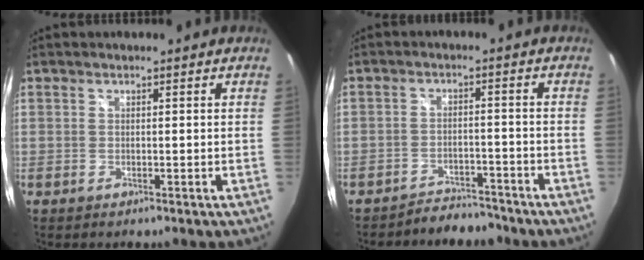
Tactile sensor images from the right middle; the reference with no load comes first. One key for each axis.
{"total": 5.8, "fx": -5.4, "fy": 1.9, "fz": 0.5, "tx": -0.020, "ty": 0.010, "tz": -0.075}